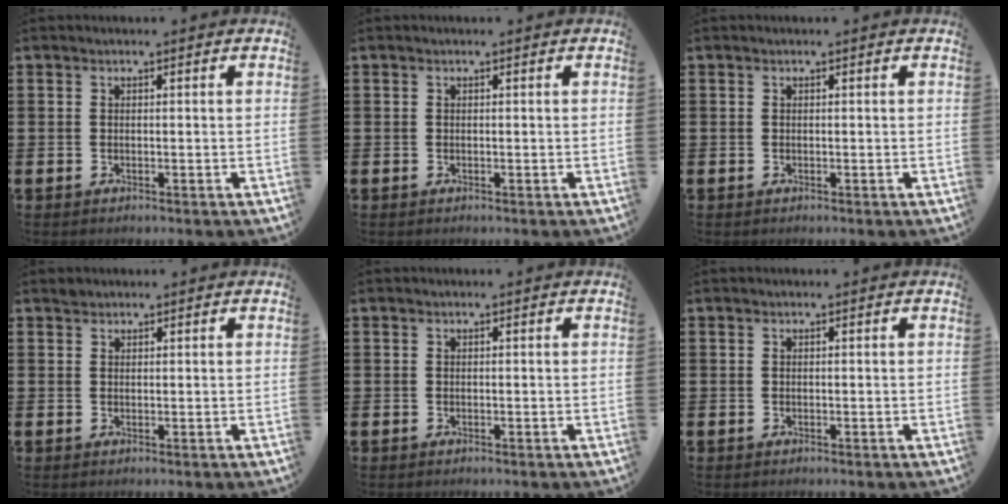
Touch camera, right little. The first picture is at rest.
{"total": 0.0}
{"total": 0.0}
{"total": 0.9, "force": [0.8, 0.3, 0.0], "torque": [0.008, 0.000, 0.014]}
{"total": 0.0}
{"total": 0.0}